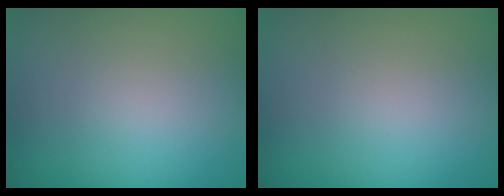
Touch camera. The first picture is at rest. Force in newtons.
{"total": 0.0}